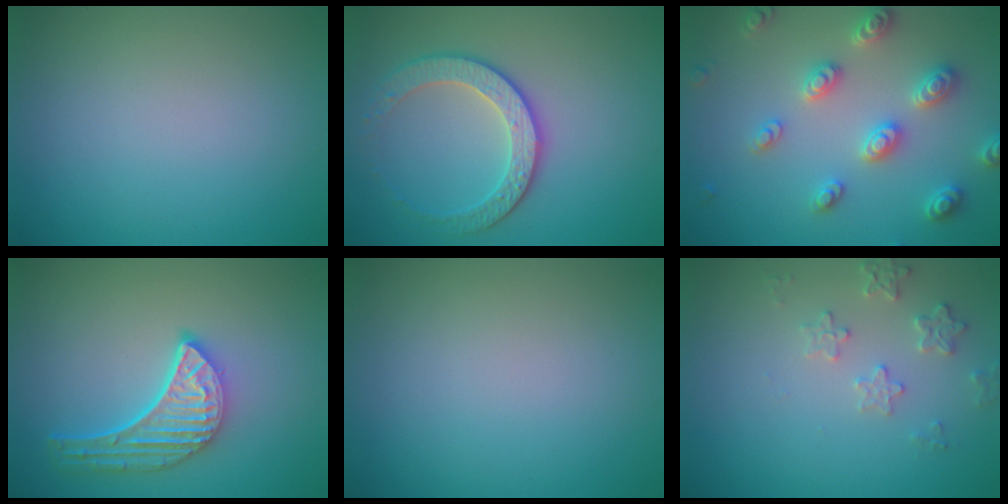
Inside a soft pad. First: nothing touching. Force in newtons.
{"total": 3.7, "press": 3.3, "slide": 1.5}
{"total": 4.6, "press": 4.5, "slide": 0.9}
{"total": 5.1, "press": 4.0, "slide": 3.2}
{"total": 0.0}
{"total": 2.2, "press": 2.1, "slide": 0.4}